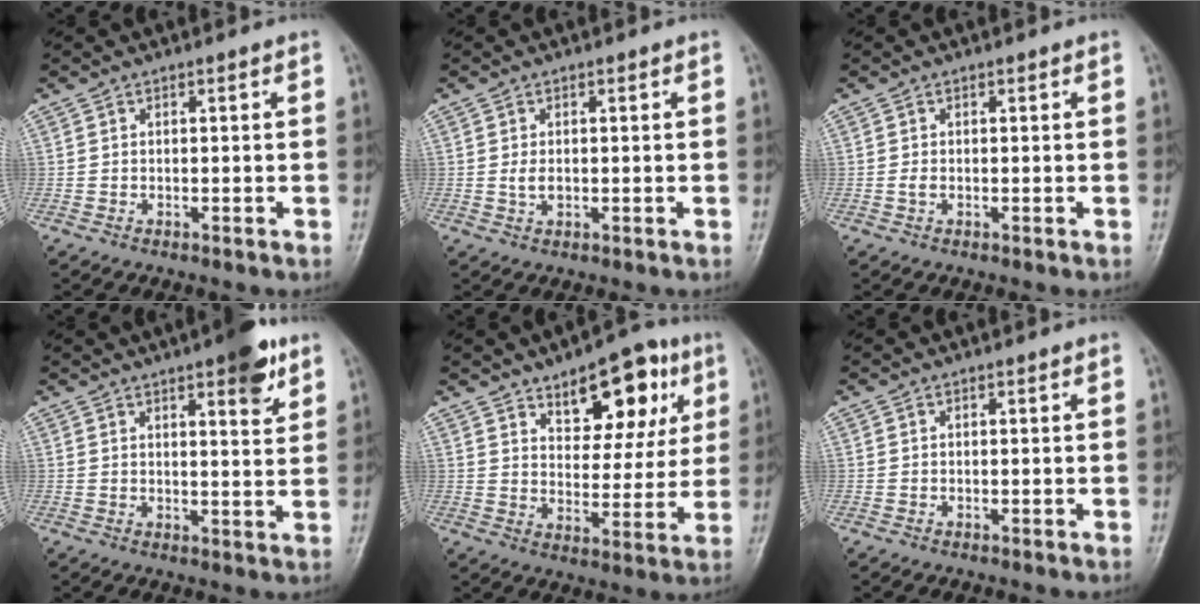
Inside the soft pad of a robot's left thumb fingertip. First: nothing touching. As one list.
[{"total": 2.0, "force": [0.0, 1.3, 1.5], "torque": [-0.028, -0.003, 0.002]}, {"total": 0.9, "force": [-0.1, 0.6, 0.7], "torque": [-0.013, -0.001, -0.003]}, {"total": 8.2, "force": [4.7, 2.3, 6.3], "torque": [-0.068, -0.020, 0.060]}, {"total": 14.8, "force": [7.6, 7.4, 10.4], "torque": [-0.092, -0.029, 0.111]}, {"total": 0.0}]